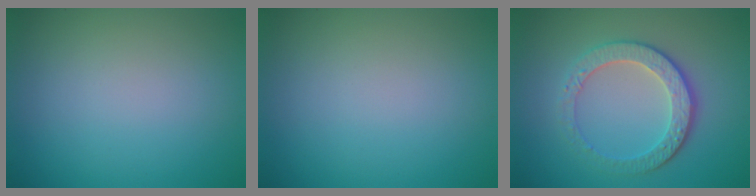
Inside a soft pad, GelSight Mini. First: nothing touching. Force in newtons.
{"total": 0.0}
{"total": 4.3, "press": 3.3, "slide": 2.8}